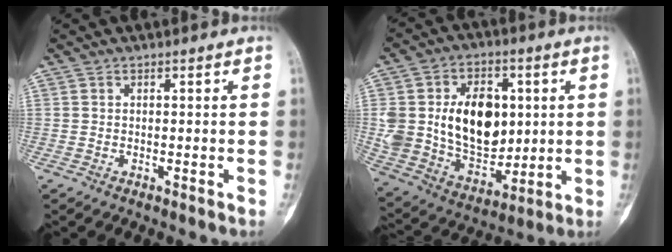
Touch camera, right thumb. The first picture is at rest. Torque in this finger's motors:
{"motor_torque": [0.69, 1.74, 0.79, -0.36, 0.15]}